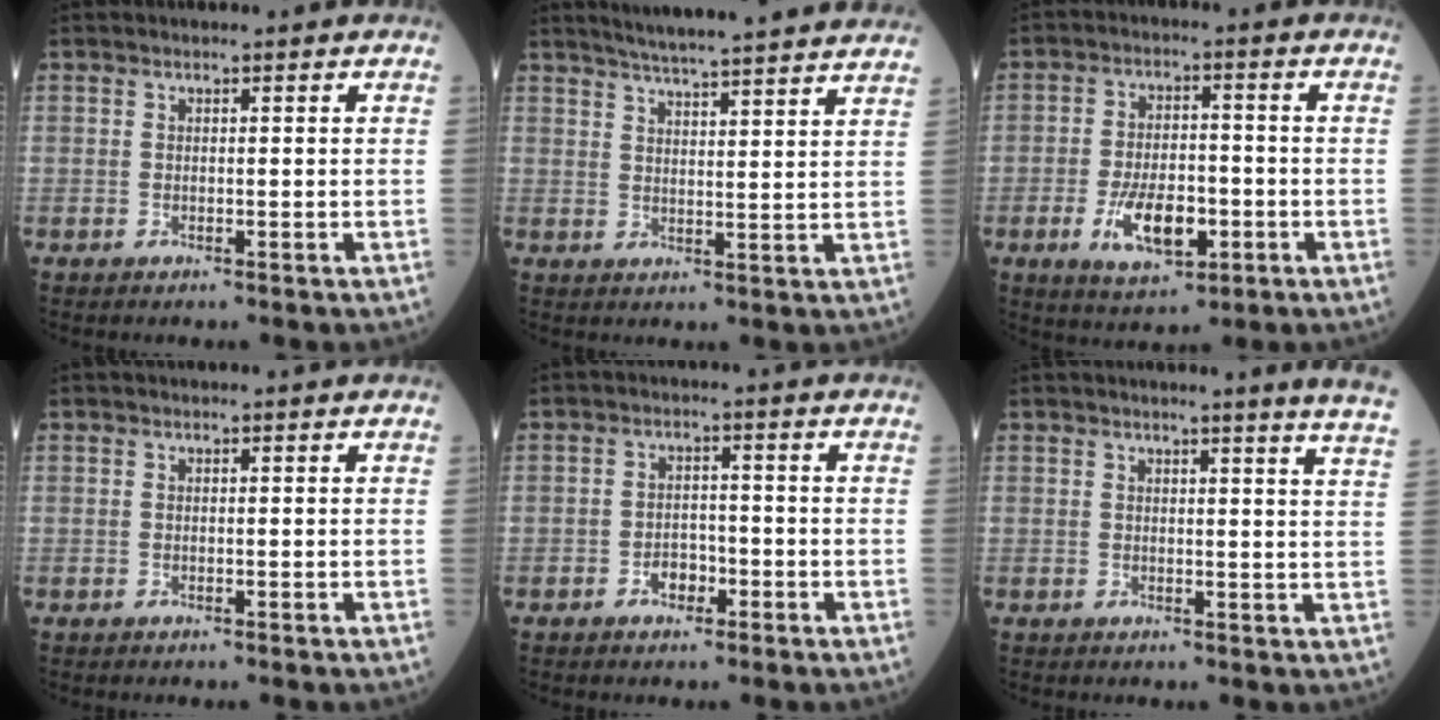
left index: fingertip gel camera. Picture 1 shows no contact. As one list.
[{"total": 19.0, "force": [17.4, -0.2, 7.6], "torque": [-0.118, -0.009, 0.221]}, {"total": 9.4, "force": [-3.4, 5.1, 7.1], "torque": [-0.129, 0.003, -0.054]}, {"total": 0.0}, {"total": 3.0, "force": [-1.7, 1.9, 1.7], "torque": [-0.024, 0.007, -0.030]}, {"total": 7.5, "force": [6.6, -1.6, 3.3], "torque": [-0.032, -0.045, 0.048]}]